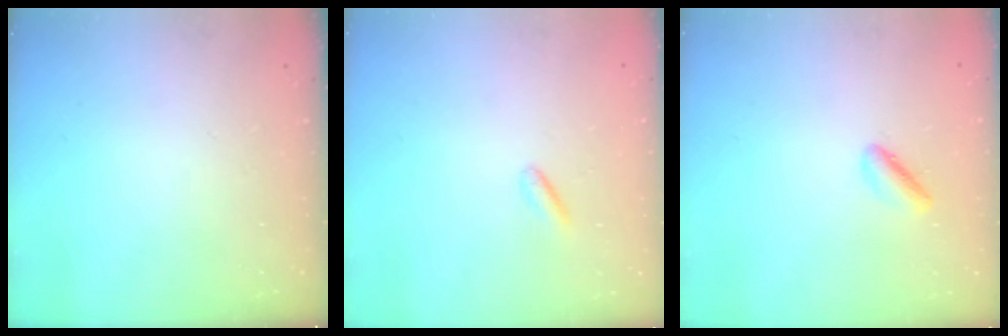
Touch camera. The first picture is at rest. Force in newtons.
{"total": 2.5, "press": 2.4, "slide": 0.7}
{"total": 2.0, "press": 2.0, "slide": 0.3}